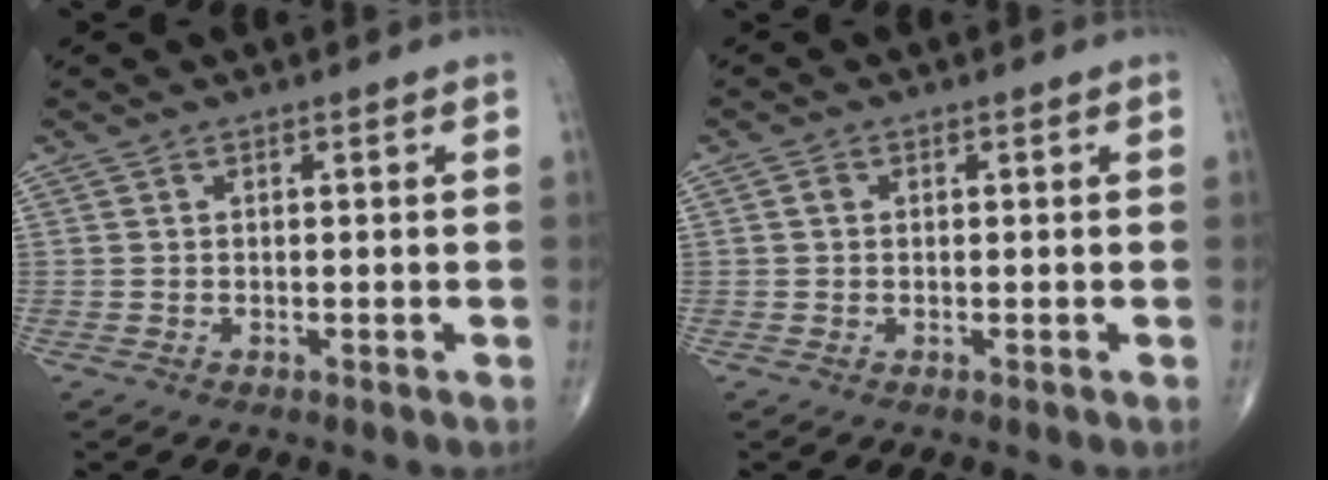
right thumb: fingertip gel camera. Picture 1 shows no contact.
{"total": 1.0, "force": [0.1, 0.9, 0.5], "torque": [-0.007, 0.002, 0.000]}